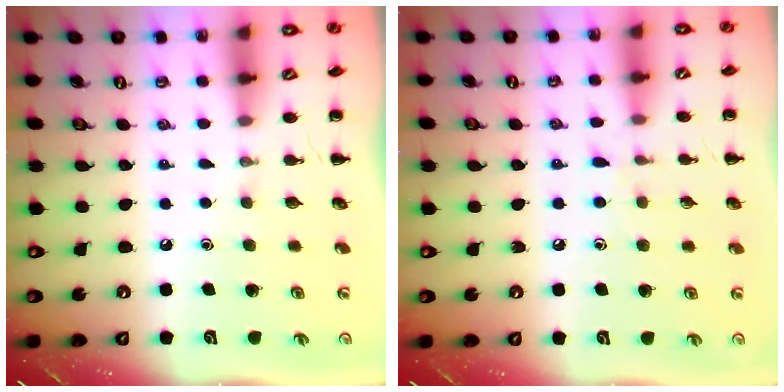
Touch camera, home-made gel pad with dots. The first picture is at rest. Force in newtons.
{"total": 5.5, "press": 5.1, "slide": 2.0}